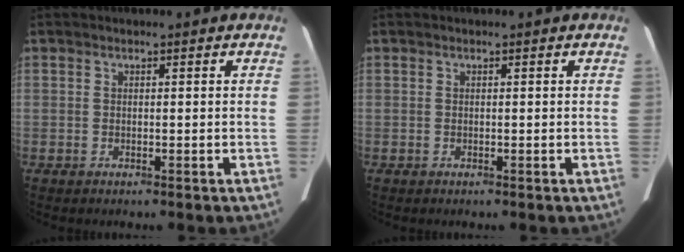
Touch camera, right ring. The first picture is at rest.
{"total": 0.0}